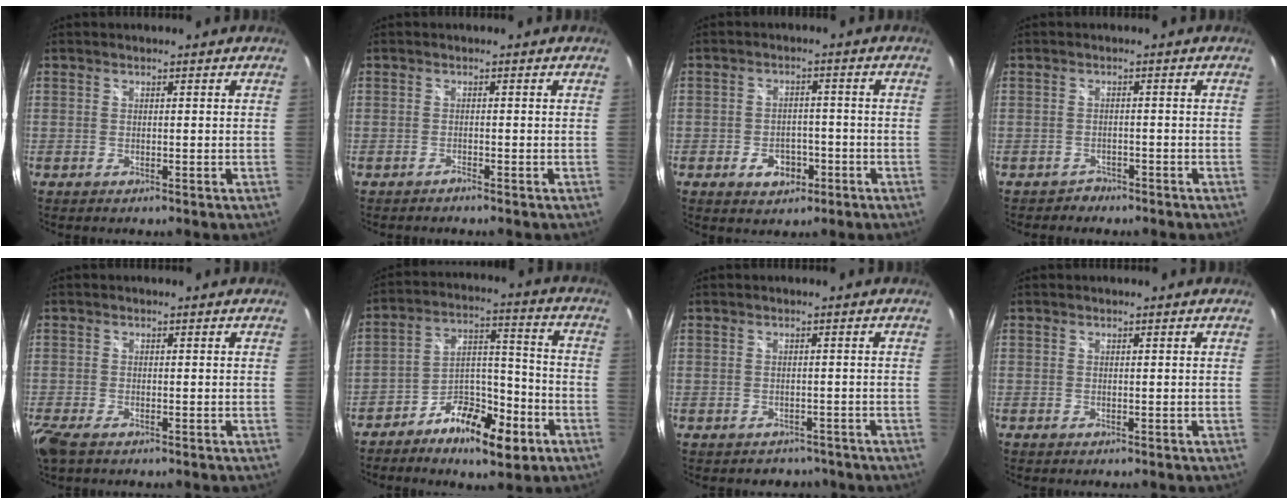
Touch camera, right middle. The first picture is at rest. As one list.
[{"total": 0.8, "force": [-0.8, 0.0, 0.1], "torque": [-0.002, -0.004, -0.016]}, {"total": 5.3, "force": [-2.7, 3.7, 2.7], "torque": [-0.055, 0.007, -0.031]}, {"total": 2.3, "force": [-1.8, 1.3, -0.1], "torque": [-0.005, 0.003, -0.031]}, {"total": 4.7, "force": [-3.3, 1.8, 2.9], "torque": [-0.074, -0.020, -0.066]}, {"total": 12.7, "force": [-7.2, 4.9, 9.2], "torque": [-0.159, 0.019, -0.117]}, {"total": 4.3, "force": [-3.5, 2.5, 0.7], "torque": [-0.013, -0.004, -0.042]}, {"total": 0.0}]